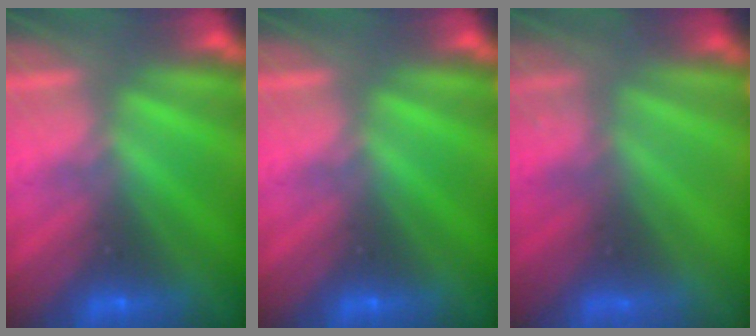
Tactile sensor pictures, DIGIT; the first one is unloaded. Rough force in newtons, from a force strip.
{"total": 0.0}
{"total": 7.0}